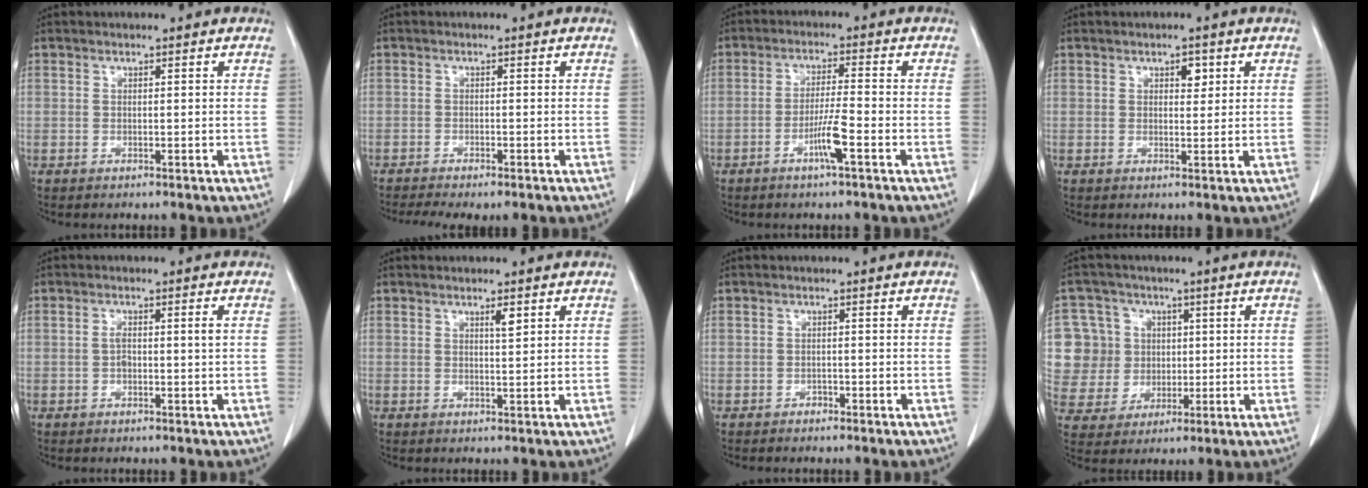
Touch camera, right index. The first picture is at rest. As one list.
[{"total": 6.1, "force": [-4.8, 1.4, 3.5], "torque": [-0.056, -0.013, -0.069]}, {"total": 5.1, "force": [-2.3, -0.3, 4.5], "torque": [-0.087, -0.007, -0.046]}, {"total": 2.1, "force": [0.9, 1.1, 1.5], "torque": [-0.018, -0.001, 0.013]}, {"total": 2.4, "force": [0.0, 0.3, 2.4], "torque": [-0.047, 0.005, 0.001]}, {"total": 1.7, "force": [0.9, 0.4, 1.4], "torque": [-0.023, -0.004, 0.014]}, {"total": 0.7, "force": [-0.6, 0.3, 0.2], "torque": [-0.007, -0.001, -0.012]}, {"total": 11.3, "force": [2.0, 10.9, 2.2], "torque": [-0.068, 0.039, 0.053]}]